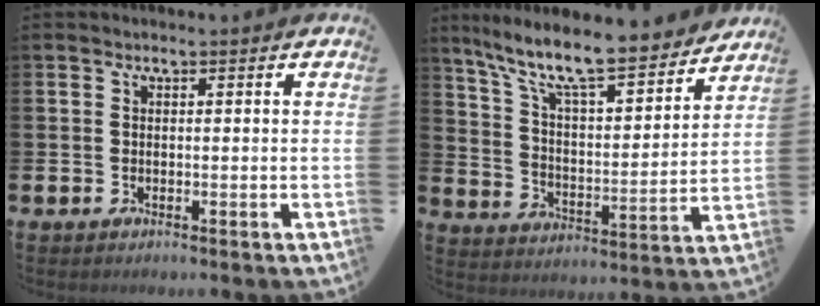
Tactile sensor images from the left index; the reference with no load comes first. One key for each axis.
{"total": 10.9, "fx": 9.5, "fy": 1.7, "fz": 5.0, "tx": -0.127, "ty": -0.066, "tz": 0.159}